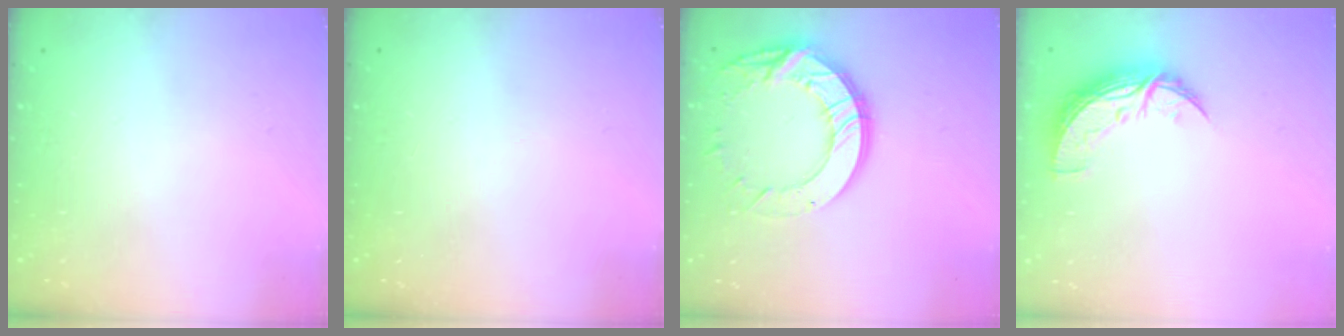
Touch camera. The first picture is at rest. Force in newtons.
{"total": 0.0}
{"total": 15.8, "press": 15.8, "slide": 1.1}
{"total": 8.8, "press": 8.8, "slide": 0.4}